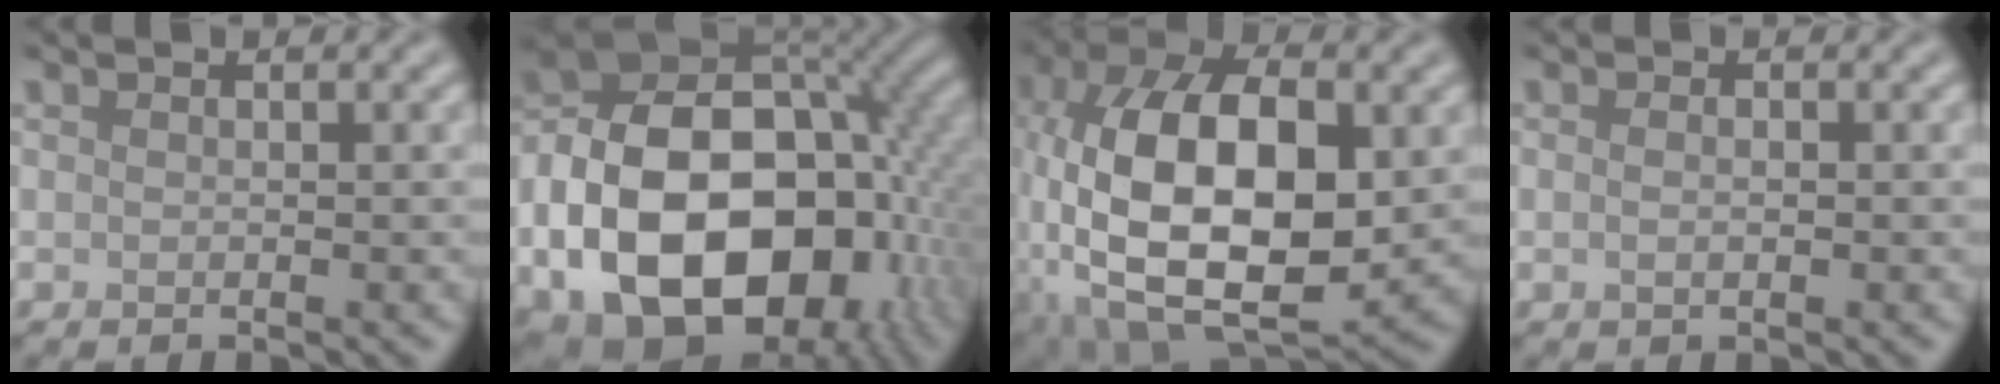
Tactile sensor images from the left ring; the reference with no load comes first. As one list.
[{"total": 18.7, "force": [-5.0, 12.7, 12.7], "torque": [-0.224, -0.029, -0.082]}, {"total": 16.0, "force": [-1.2, 8.5, 13.5], "torque": [-0.251, 0.004, -0.023]}, {"total": 1.3, "force": [0.0, 0.7, 1.1], "torque": [-0.014, -0.005, -0.003]}]